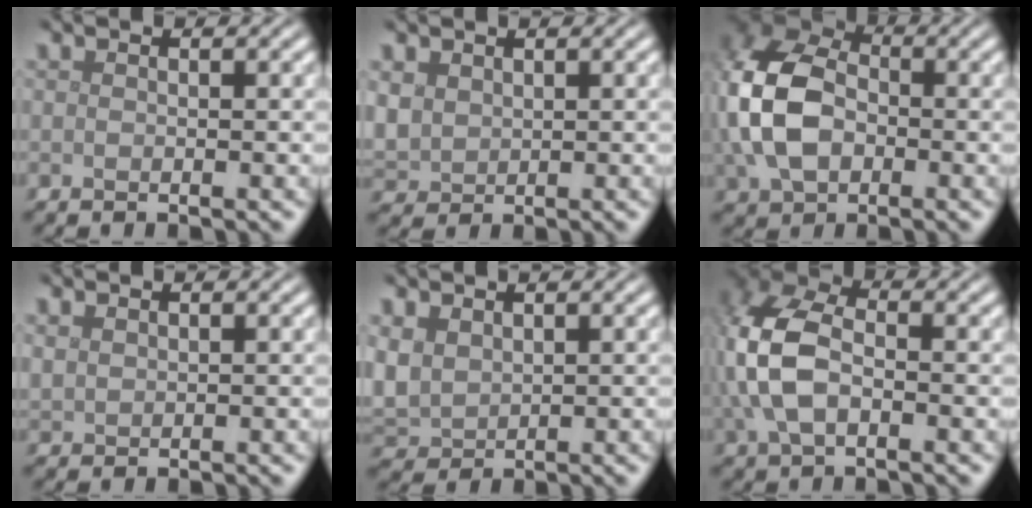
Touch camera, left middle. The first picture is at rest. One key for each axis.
{"total": 2.5, "fx": 1.1, "fy": 2.0, "fz": 1.0, "tx": -0.034, "ty": 0.000, "tz": 0.025}
{"total": 10.6, "fx": -0.3, "fy": 7.6, "fz": 7.4, "tx": -0.195, "ty": -0.002, "tz": -0.014}
{"total": 1.0, "fx": 0.8, "fy": 0.5, "fz": 0.3, "tx": -0.011, "ty": -0.001, "tz": 0.020}
{"total": 3.5, "fx": 1.2, "fy": 2.6, "fz": 1.9, "tx": -0.058, "ty": 0.000, "tz": 0.028}
{"total": 7.6, "fx": -0.2, "fy": 4.9, "fz": 5.8, "tx": -0.155, "ty": 0.006, "tz": -0.011}